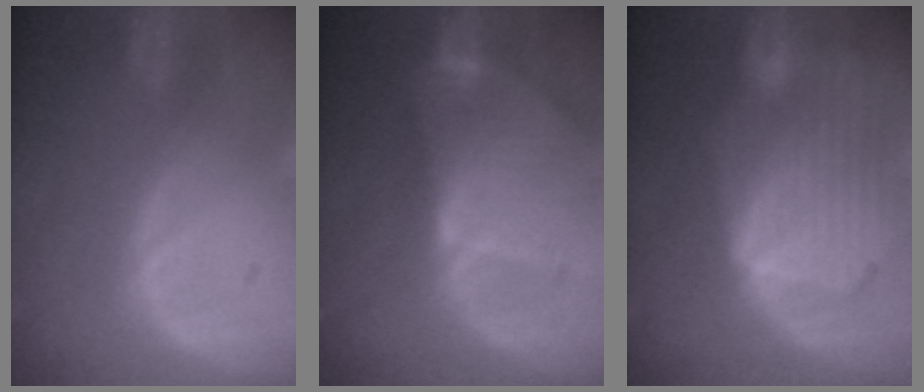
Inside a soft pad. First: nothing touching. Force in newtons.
{"total": 9.5, "press": 8.3, "slide": 4.6}
{"total": 10.8, "press": 9.4, "slide": 5.3}